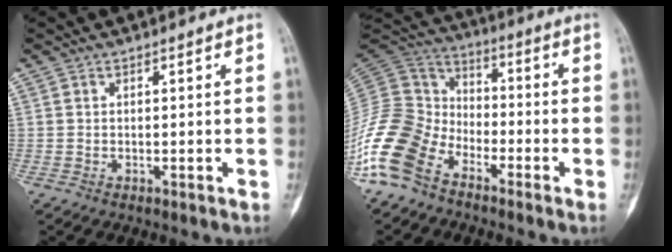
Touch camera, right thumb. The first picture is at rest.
{"total": 16.5, "force": [-9.8, 10.8, 7.9], "torque": [-0.161, 0.064, -0.199]}